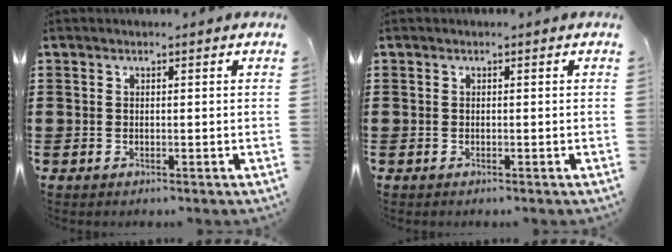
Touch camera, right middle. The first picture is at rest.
{"total": 0.0}